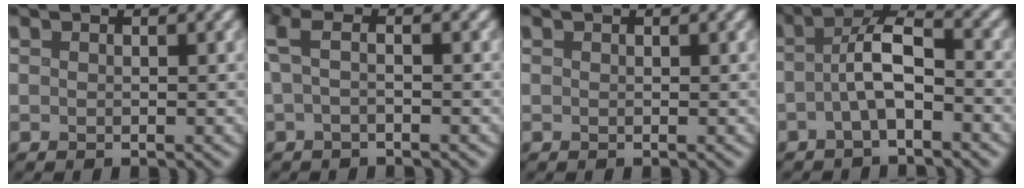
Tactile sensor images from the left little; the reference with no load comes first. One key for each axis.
{"total": 2.7, "fx": 0.0, "fy": 0.7, "fz": 2.6, "tx": -0.057, "ty": 0.004, "tz": -0.007}
{"total": 0.0}
{"total": 4.3, "fx": -1.2, "fy": 1.4, "fz": 3.9, "tx": -0.075, "ty": 0.015, "tz": -0.033}